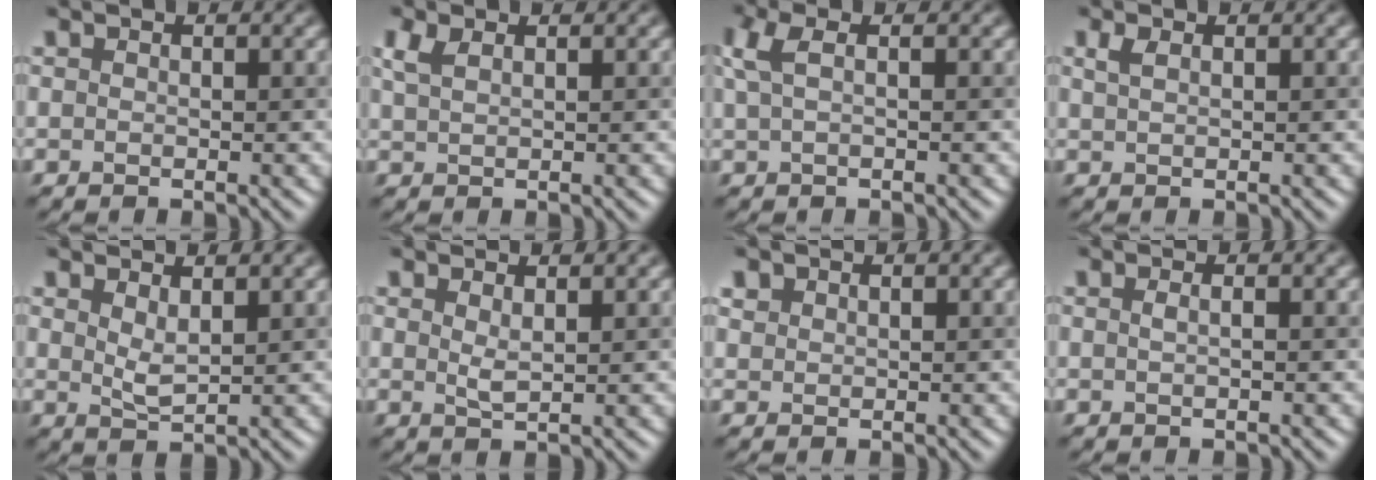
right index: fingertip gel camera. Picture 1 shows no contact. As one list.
[{"total": 1.9, "force": [1.2, 0.7, 1.3], "torque": [-0.033, 0.005, 0.028]}, {"total": 2.4, "force": [0.8, 0.7, 2.2], "torque": [-0.046, 0.008, 0.013]}, {"total": 1.1, "force": [0.7, 0.4, 0.8], "torque": [-0.020, 0.004, 0.015]}, {"total": 1.8, "force": [1.1, 0.5, 1.4], "torque": [-0.030, -0.007, 0.024]}, {"total": 1.2, "force": [0.7, 0.3, 1.0], "torque": [-0.022, -0.005, 0.014]}, {"total": 0.9, "force": [0.6, 0.7, 0.1], "torque": [-0.002, 0.001, 0.011]}, {"total": 0.8, "force": [0.0, 0.2, 0.8], "torque": [-0.014, 0.003, -0.002]}]